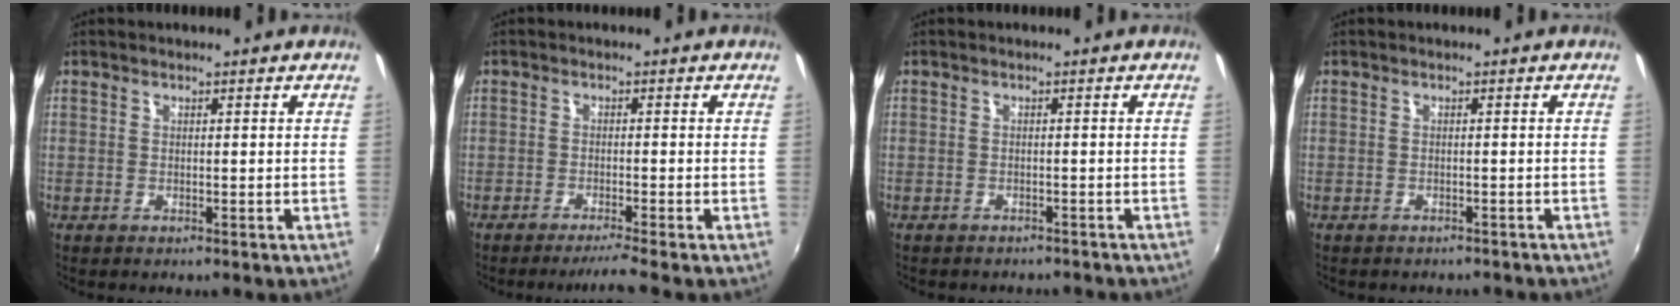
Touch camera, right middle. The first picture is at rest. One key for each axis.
{"total": 3.1, "fx": -2.7, "fy": -0.9, "fz": 1.3, "tx": -0.037, "ty": -0.003, "tz": -0.050}
{"total": 3.8, "fx": -3.4, "fy": 1.3, "fz": 1.1, "tx": -0.025, "ty": -0.013, "tz": -0.044}
{"total": 2.9, "fx": -2.6, "fy": 1.0, "fz": 0.8, "tx": -0.017, "ty": -0.013, "tz": -0.031}